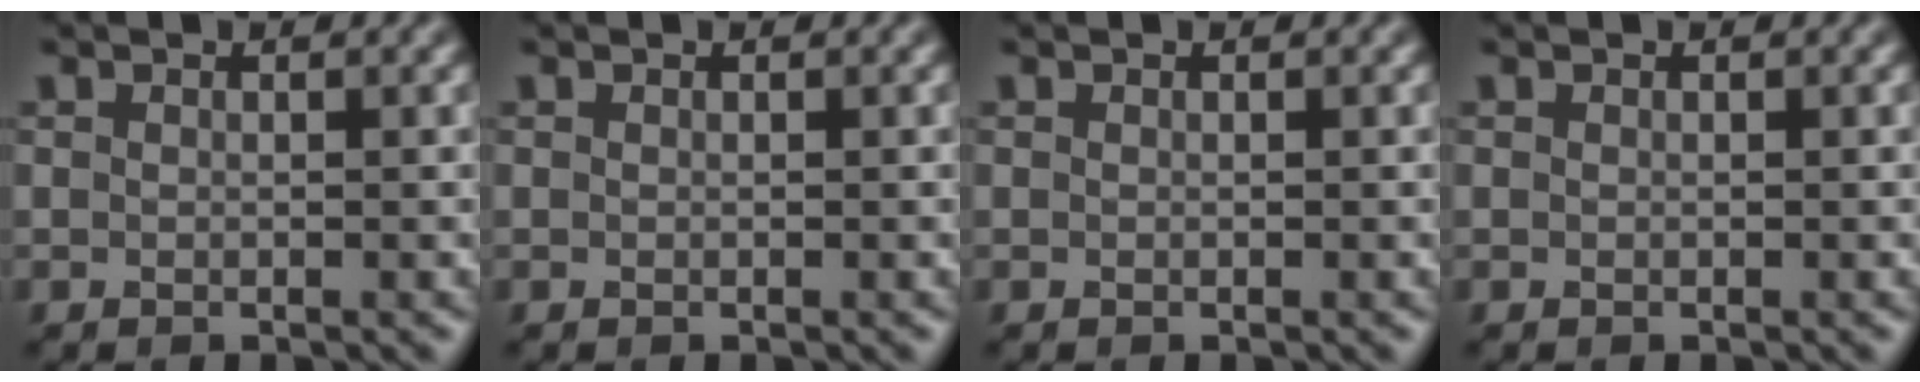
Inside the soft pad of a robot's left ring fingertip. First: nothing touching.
{"total": 0.0}
{"total": 0.0}
{"total": 0.0}